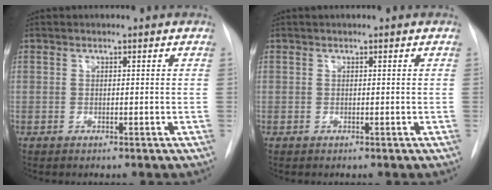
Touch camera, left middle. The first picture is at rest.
{"total": 0.0}